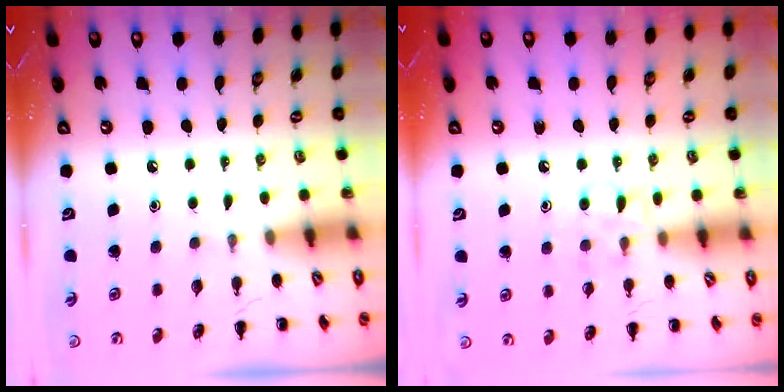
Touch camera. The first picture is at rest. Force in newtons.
{"total": 7.4, "press": 7.1, "slide": 2.1}